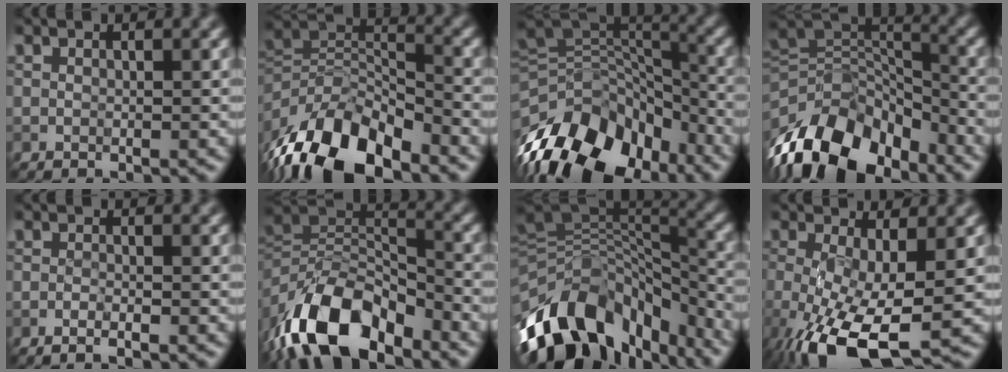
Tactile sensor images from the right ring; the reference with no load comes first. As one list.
[{"total": 11.8, "force": [-6.9, 5.5, 7.8], "torque": [-0.138, -0.004, -0.133]}, {"total": 13.9, "force": [-7.6, 8.3, 8.1], "torque": [-0.166, 0.015, -0.134]}, {"total": 12.6, "force": [-7.2, 7.4, 7.2], "torque": [-0.141, 0.012, -0.135]}, {"total": 1.3, "force": [-0.8, 0.3, 1.0], "torque": [-0.013, -0.002, -0.016]}, {"total": 11.9, "force": [-6.7, 5.6, 8.1], "torque": [-0.147, 0.005, -0.133]}, {"total": 14.0, "force": [-7.6, 8.7, 7.9], "torque": [-0.161, 0.014, -0.123]}, {"total": 10.0, "force": [-3.6, 3.7, 8.6], "torque": [-0.179, -0.026, -0.061]}]